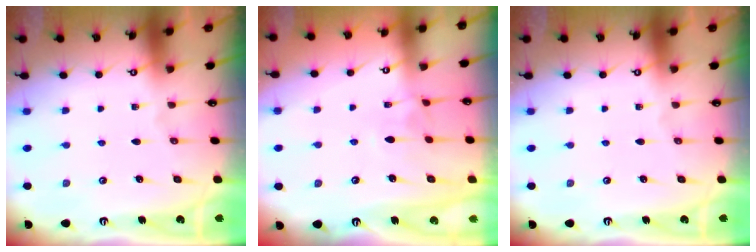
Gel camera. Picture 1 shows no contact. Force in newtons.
{"total": 3.2, "press": 3.1, "slide": 0.6}
{"total": 0.0}